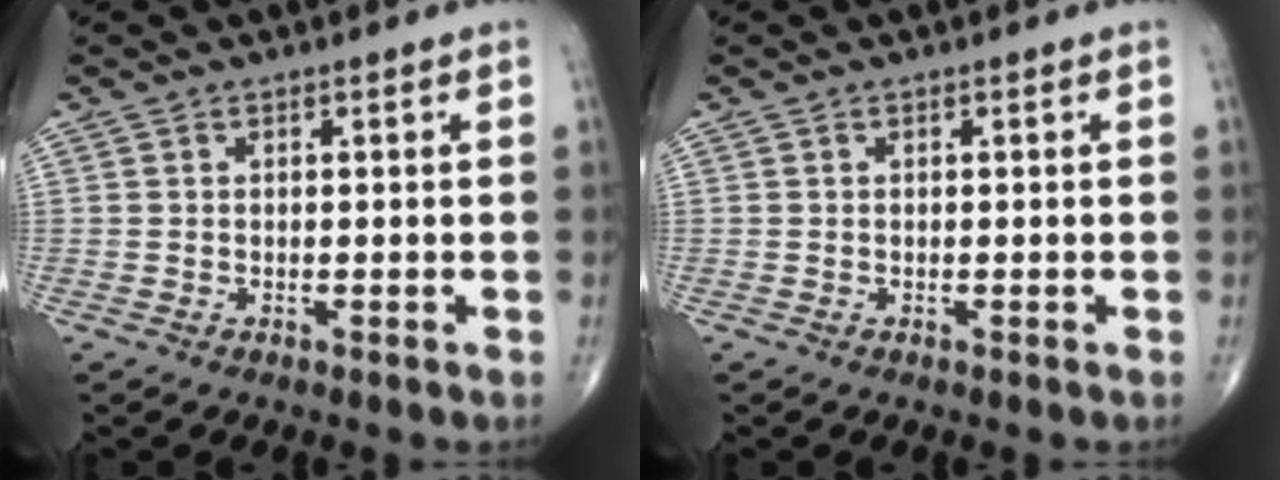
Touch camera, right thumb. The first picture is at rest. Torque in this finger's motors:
{"motor_torque": [-0.01, -0.01, 0.01, 0.02, 0.00]}